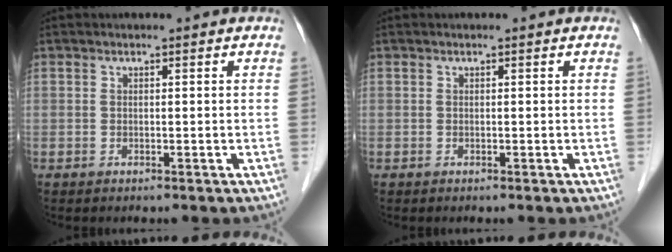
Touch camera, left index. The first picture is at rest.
{"total": 0.0}